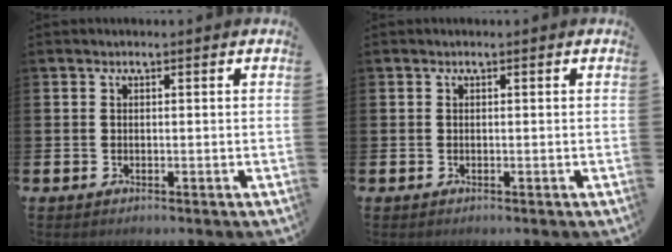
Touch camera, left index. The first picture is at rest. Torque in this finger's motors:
{"motor_torque": [0.00, 0.00, 0.00, 0.01]}